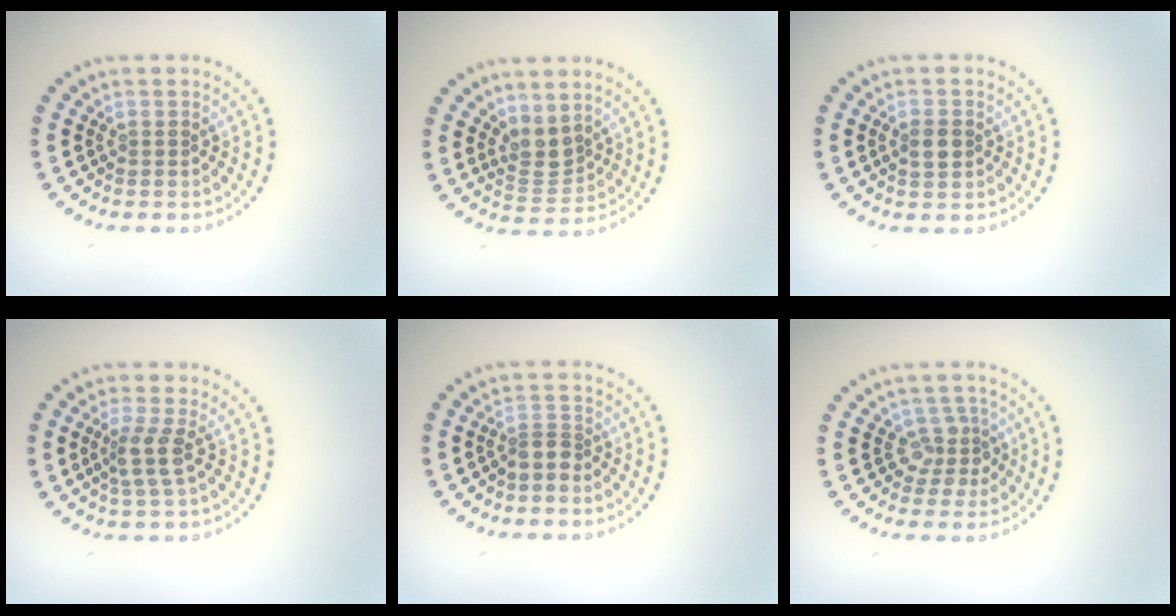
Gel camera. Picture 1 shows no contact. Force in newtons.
{"total": 2.8, "press": 2.2, "slide": 1.7}
{"total": 1.9, "press": 1.9, "slide": 0.2}
{"total": 2.5, "press": 2.0, "slide": 1.4}
{"total": 2.0, "press": 1.4, "slide": 1.4}
{"total": 2.5, "press": 1.8, "slide": 1.7}